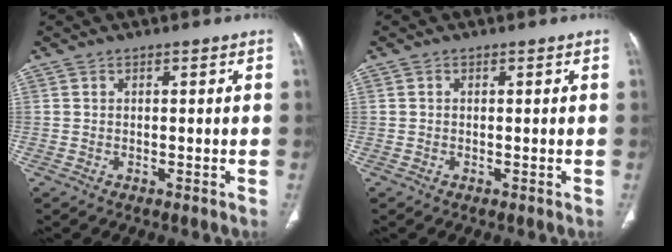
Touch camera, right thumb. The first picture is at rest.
{"total": 0.0}